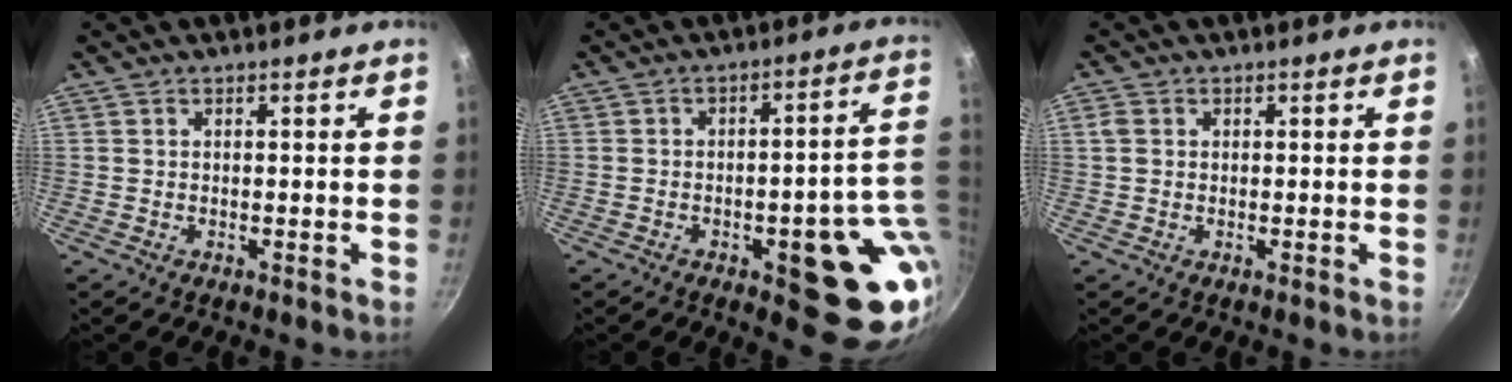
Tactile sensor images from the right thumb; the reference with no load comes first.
{"total": 16.2, "force": [-3.0, 6.3, 14.6], "torque": [-0.126, 0.012, -0.035]}
{"total": 2.2, "force": [0.6, 1.7, 1.2], "torque": [-0.023, 0.003, 0.011]}